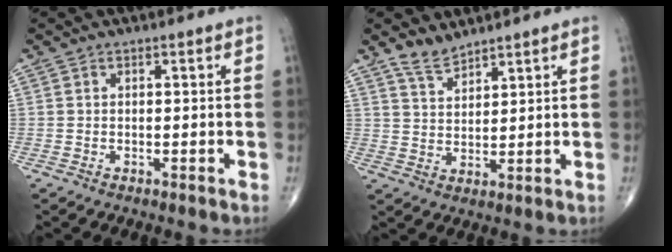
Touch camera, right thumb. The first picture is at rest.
{"total": 4.4, "force": [3.8, 1.6, 1.4], "torque": [-0.017, -0.029, 0.080]}